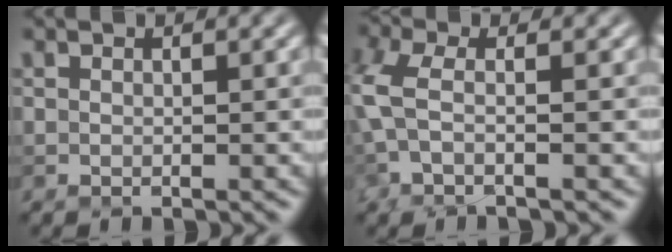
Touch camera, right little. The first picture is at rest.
{"total": 3.2, "force": [-0.1, 1.0, 3.1], "torque": [-0.090, -0.002, -0.014]}